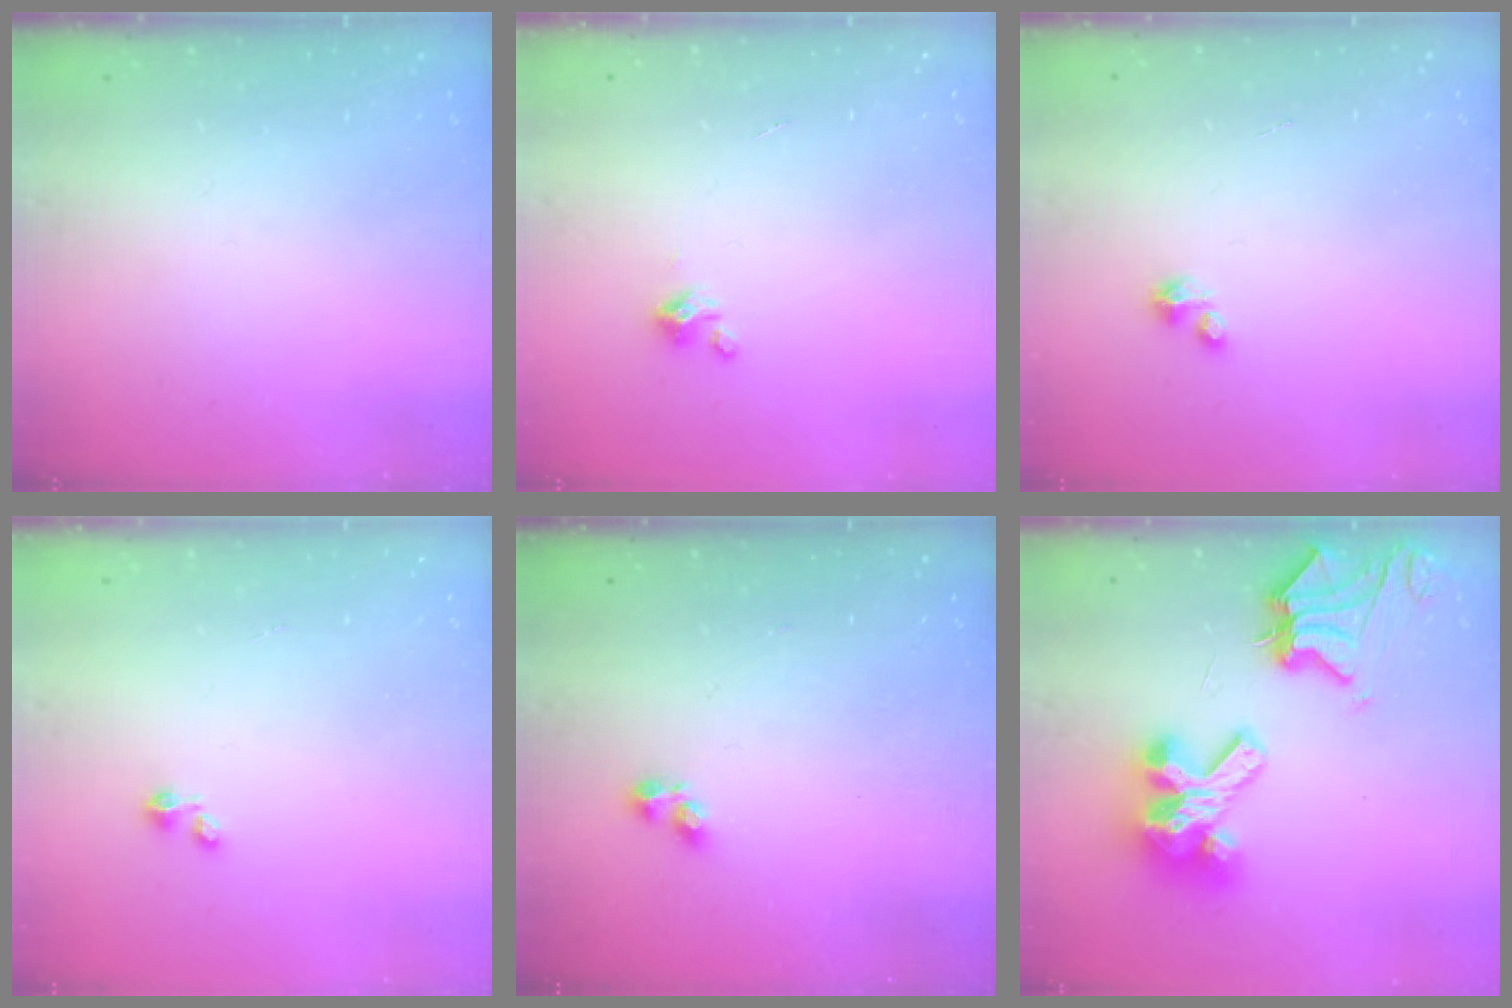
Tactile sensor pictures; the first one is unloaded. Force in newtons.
{"total": 2.0, "press": 2.0, "slide": 0.2}
{"total": 0.9, "press": 0.9, "slide": 0.3}
{"total": 0.0}
{"total": 2.4, "press": 2.3, "slide": 0.4}
{"total": 14.5, "press": 14.3, "slide": 1.8}